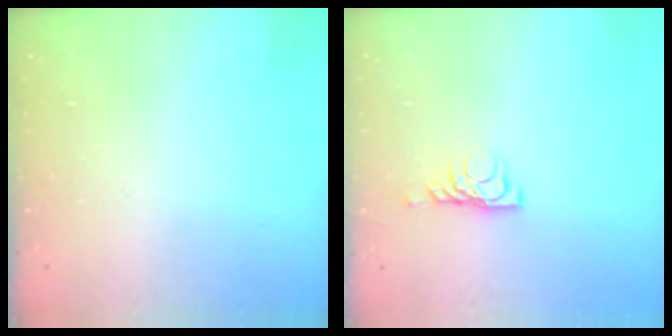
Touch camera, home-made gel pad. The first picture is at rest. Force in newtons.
{"total": 6.2, "press": 6.2, "slide": 0.7}